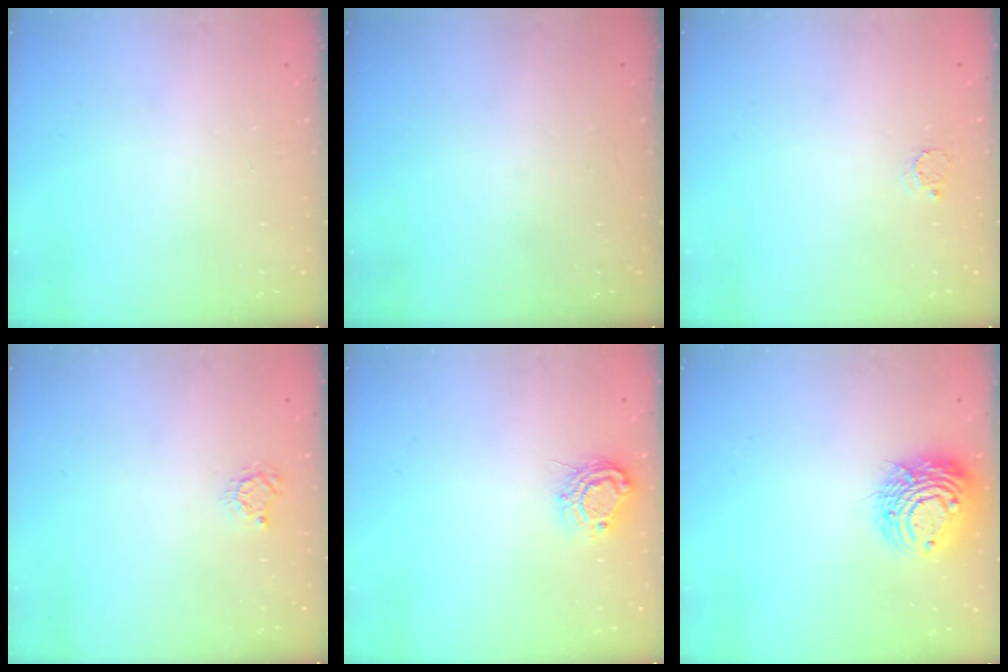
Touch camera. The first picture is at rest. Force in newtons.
{"total": 0.0}
{"total": 2.3, "press": 2.3, "slide": 0.2}
{"total": 2.9, "press": 2.9, "slide": 0.4}
{"total": 8.8, "press": 8.8, "slide": 0.5}
{"total": 12.1, "press": 12.0, "slide": 1.4}